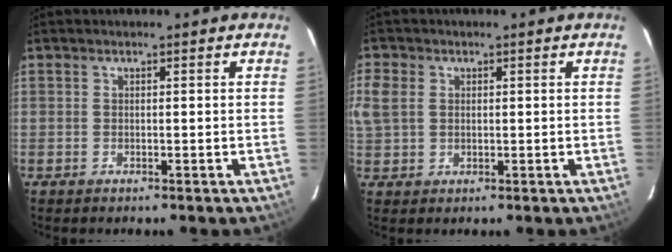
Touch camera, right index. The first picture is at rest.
{"total": 6.2, "force": [1.2, 5.1, 3.4], "torque": [-0.082, 0.009, 0.025]}